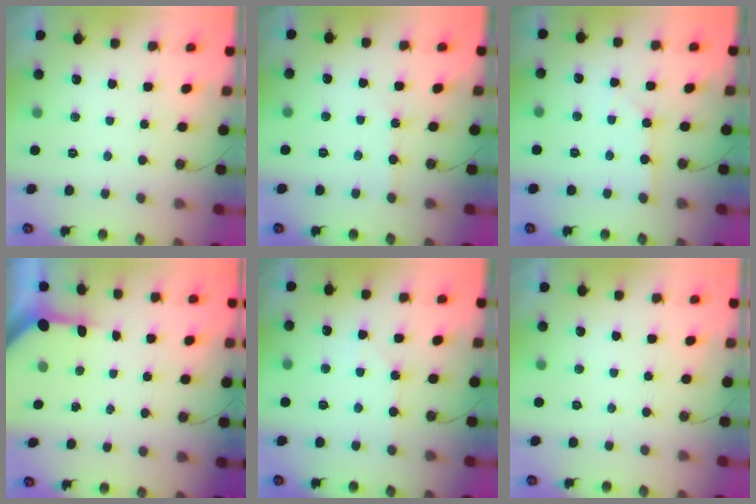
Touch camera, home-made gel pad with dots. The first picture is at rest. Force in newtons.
{"total": 2.8, "press": 2.8, "slide": 0.4}
{"total": 2.1, "press": 2.1, "slide": 0.3}
{"total": 3.4, "press": 3.4, "slide": 0.4}
{"total": 5.6, "press": 5.5, "slide": 0.8}
{"total": 0.0}